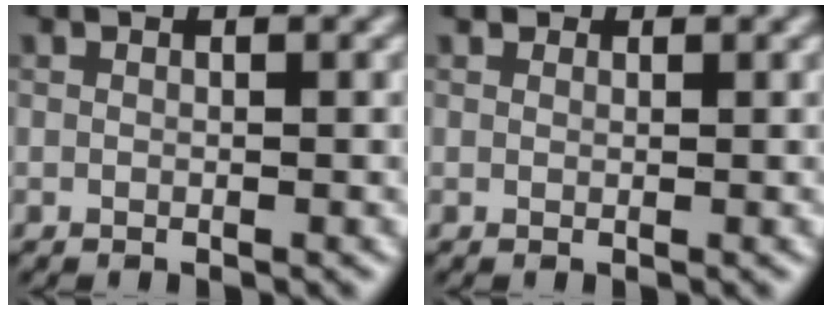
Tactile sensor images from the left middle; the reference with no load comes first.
{"total": 0.6, "force": [0.5, 0.3, 0.0], "torque": [-0.003, -0.004, 0.003]}